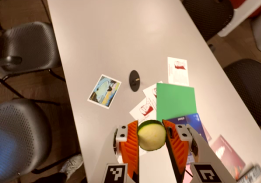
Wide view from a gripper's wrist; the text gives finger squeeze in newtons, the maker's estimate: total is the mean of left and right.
{"total": 13.9, "left": 14.2, "right": 13.6}